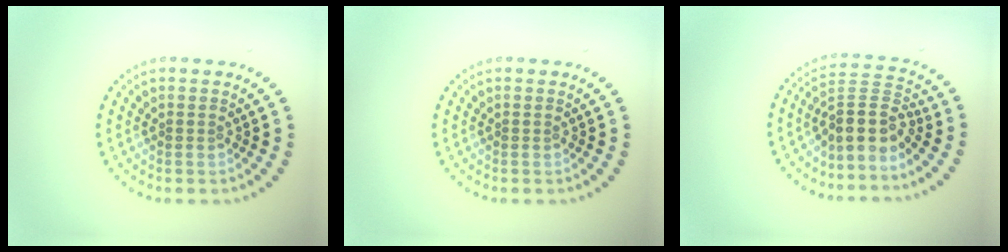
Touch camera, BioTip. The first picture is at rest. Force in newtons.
{"total": 0.0}
{"total": 3.9, "press": 3.0, "slide": 2.6}